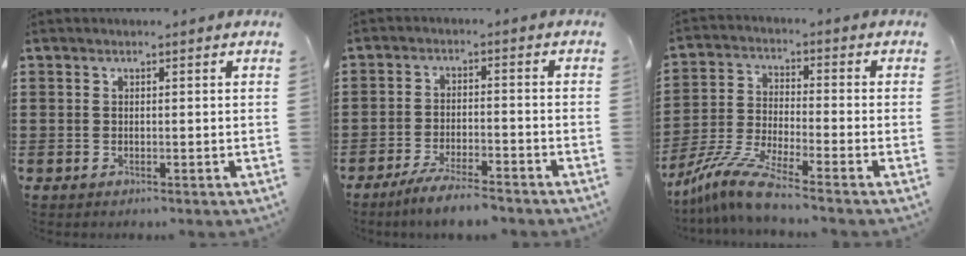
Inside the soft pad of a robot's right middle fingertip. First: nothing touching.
{"total": 5.0, "force": [-4.4, 0.2, 2.3], "torque": [-0.052, -0.009, -0.086]}
{"total": 8.6, "force": [-7.3, 0.2, 4.5], "torque": [-0.105, -0.008, -0.147]}